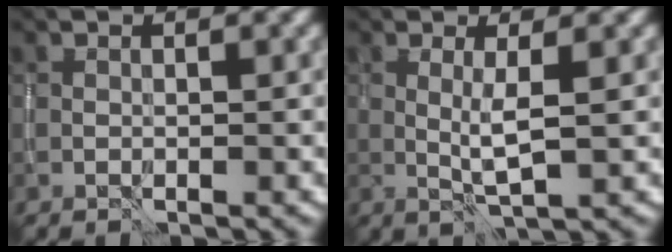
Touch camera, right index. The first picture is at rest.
{"total": 2.3, "force": [0.3, 0.2, 2.3], "torque": [-0.047, -0.001, 0.007]}